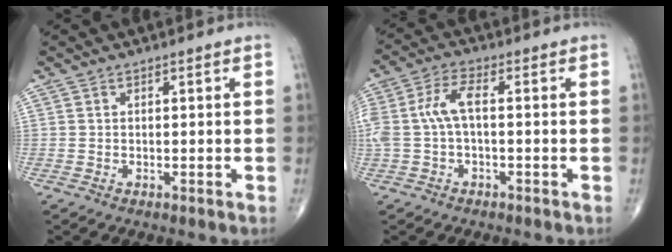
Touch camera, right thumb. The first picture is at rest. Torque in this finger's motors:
{"motor_torque": [0.24, 0.14, 1.14, 0.14, 0.22]}